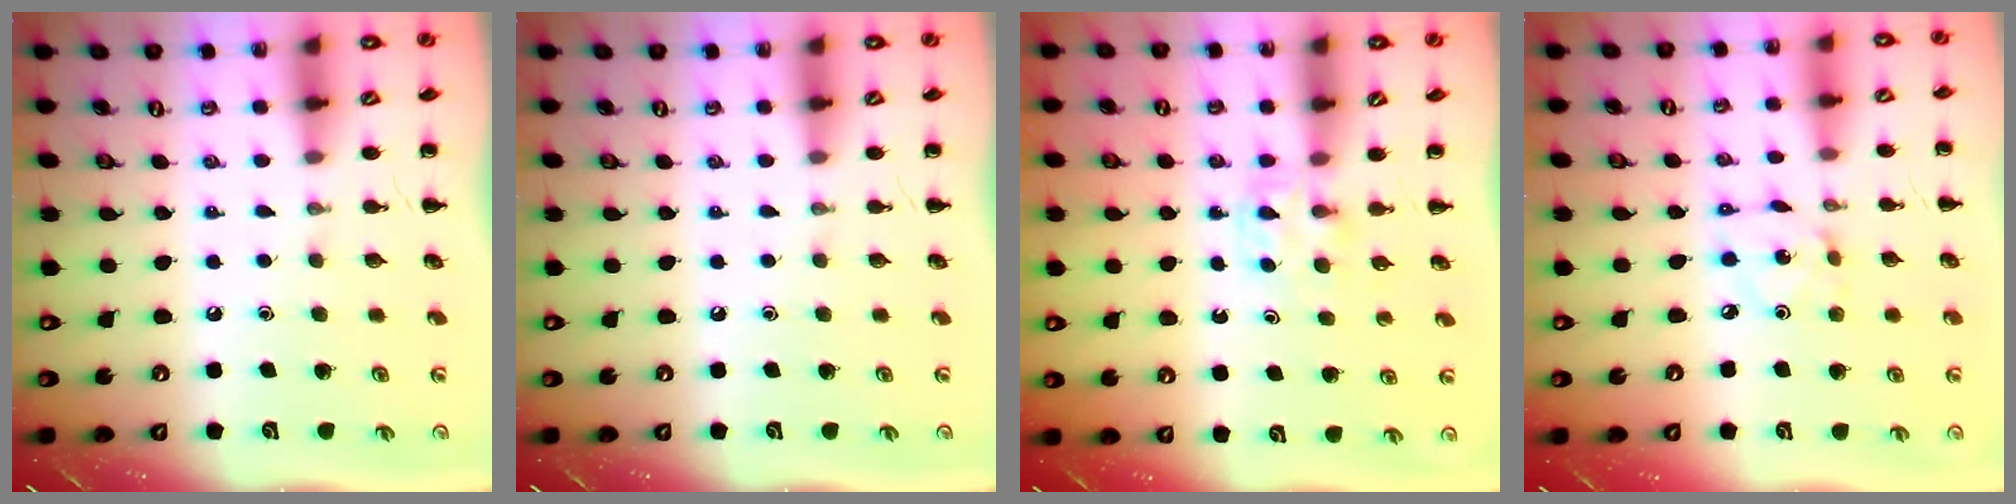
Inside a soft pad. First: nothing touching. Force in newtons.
{"total": 0.0}
{"total": 3.9, "press": 3.7, "slide": 1.3}
{"total": 2.1, "press": 2.0, "slide": 0.6}